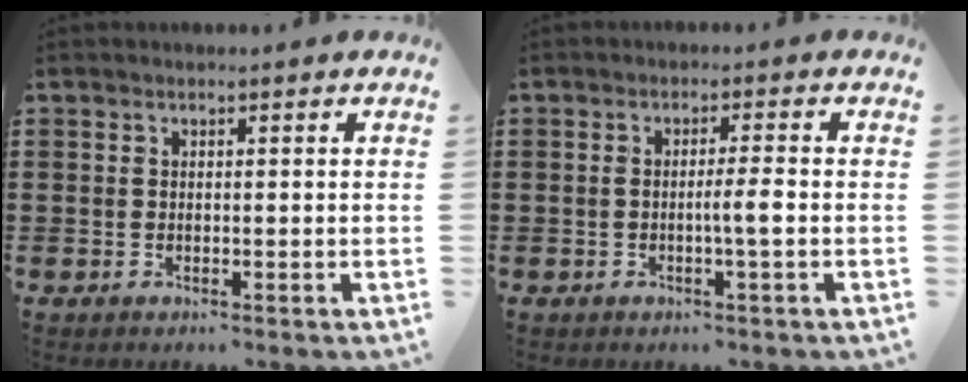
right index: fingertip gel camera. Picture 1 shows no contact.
{"total": 3.2, "force": [-0.7, -0.2, 3.1], "torque": [-0.055, -0.005, -0.016]}